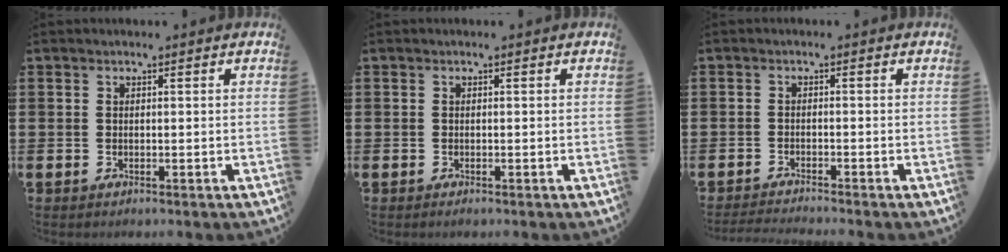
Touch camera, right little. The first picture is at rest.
{"total": 0.0}
{"total": 1.3, "force": [-1.3, -0.2, 0.4], "torque": [-0.007, 0.001, -0.025]}